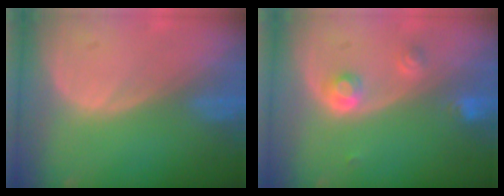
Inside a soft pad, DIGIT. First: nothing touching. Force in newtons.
{"total": 3.3, "press": 3.2, "slide": 0.8}